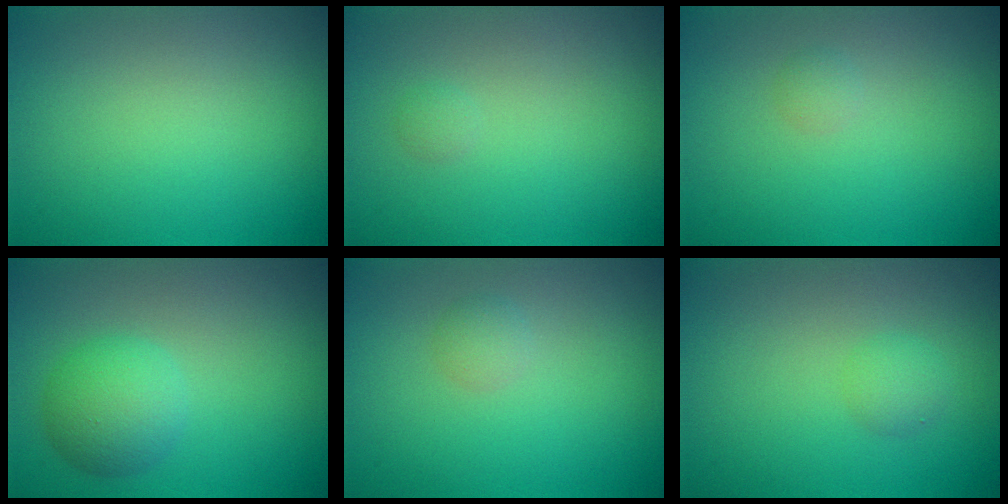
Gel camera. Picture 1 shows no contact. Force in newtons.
{"total": 0.6, "press": 0.6, "slide": 0.1}
{"total": 0.7, "press": 0.7, "slide": 0.0}
{"total": 3.8, "press": 3.8, "slide": 0.1}
{"total": 1.0, "press": 1.0, "slide": 0.0}
{"total": 1.3, "press": 1.3, "slide": 0.1}